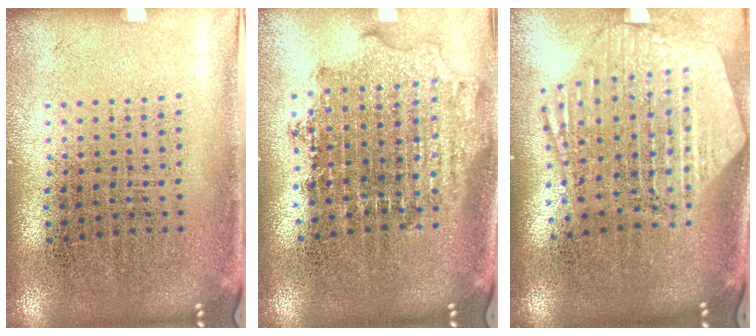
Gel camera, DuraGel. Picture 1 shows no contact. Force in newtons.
{"total": 1.8, "press": 1.4, "slide": 1.1}
{"total": 2.7, "press": 2.2, "slide": 1.5}